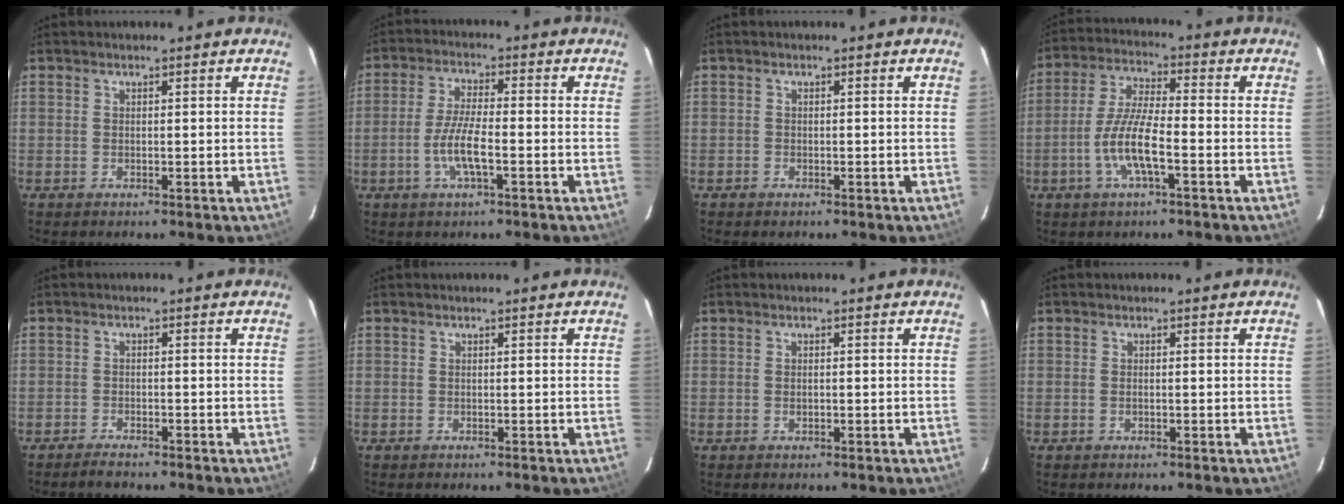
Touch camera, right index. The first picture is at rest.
{"total": 6.8, "force": [-2.4, 1.2, 6.2], "torque": [-0.128, -0.001, -0.049]}
{"total": 0.9, "force": [-0.7, 0.6, 0.1], "torque": [-0.004, 0.000, -0.011]}
{"total": 9.4, "force": [-3.5, 1.8, 8.5], "torque": [-0.178, 0.001, -0.069]}
{"total": 2.7, "force": [-2.4, 0.6, 1.0], "torque": [-0.032, -0.004, -0.044]}
{"total": 0.0}
{"total": 0.7, "force": [-0.2, 0.4, 0.6], "torque": [-0.010, 0.003, -0.003]}
{"total": 0.6, "force": [-0.2, 0.3, 0.5], "torque": [-0.009, 0.002, -0.003]}